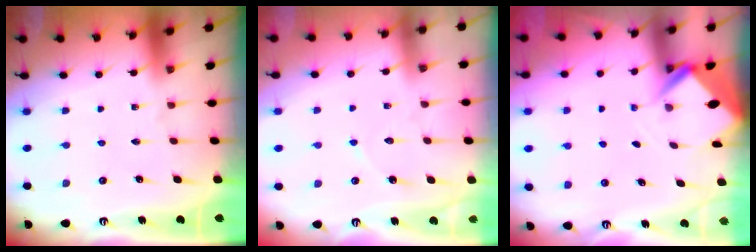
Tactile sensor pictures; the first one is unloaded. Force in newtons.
{"total": 4.1, "press": 4.1, "slide": 0.5}
{"total": 2.7, "press": 2.7, "slide": 0.1}